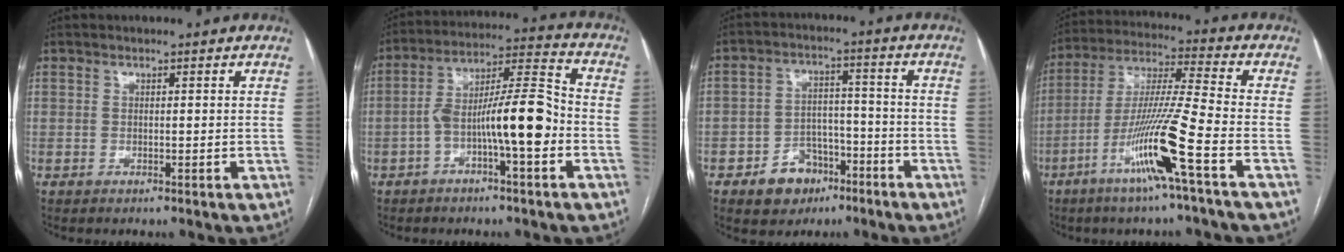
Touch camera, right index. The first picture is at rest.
{"total": 12.1, "force": [-3.6, 1.8, 11.5], "torque": [-0.200, 0.028, -0.059]}
{"total": 7.7, "force": [-4.4, 5.6, 3.1], "torque": [-0.049, 0.019, -0.063]}
{"total": 13.7, "force": [-6.3, -1.4, 12.1], "torque": [-0.237, -0.011, -0.121]}